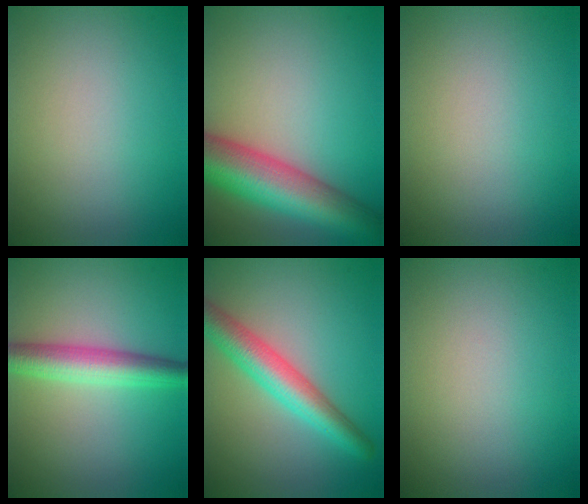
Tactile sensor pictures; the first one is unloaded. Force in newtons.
{"total": 10.1, "press": 10.1, "slide": 0.3}
{"total": 0.0}
{"total": 4.6, "press": 4.5, "slide": 0.1}
{"total": 5.2, "press": 5.1, "slide": 0.2}
{"total": 0.0}